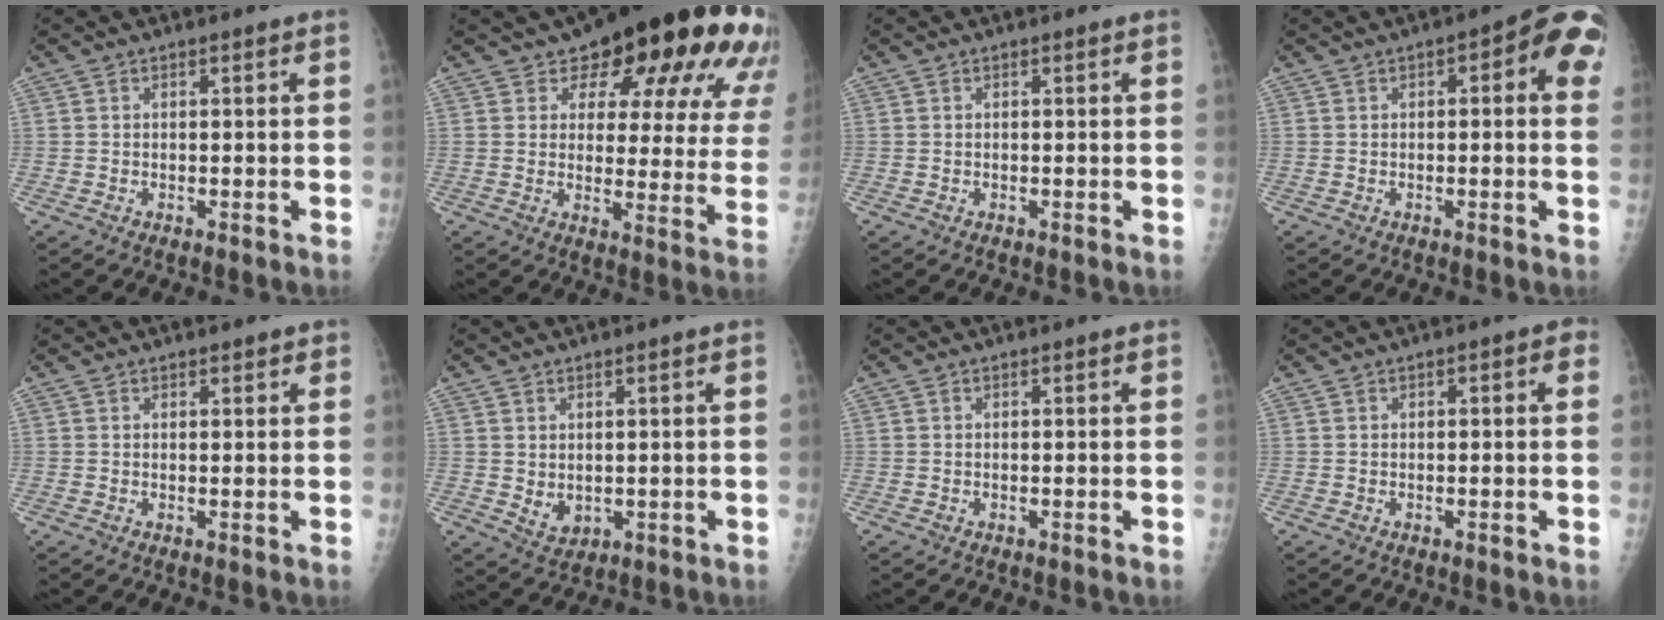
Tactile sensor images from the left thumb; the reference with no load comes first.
{"total": 23.5, "force": [15.1, 10.0, 15.0], "torque": [-0.166, -0.054, 0.182]}
{"total": 0.0}
{"total": 9.8, "force": [2.7, 3.7, 8.7], "torque": [-0.075, 0.015, 0.020]}
{"total": 1.3, "force": [1.1, 0.7, 0.3], "torque": [0.009, -0.005, 0.009]}
{"total": 3.5, "force": [0.7, 2.6, 2.2], "torque": [-0.030, -0.014, 0.026]}
{"total": 0.0}
{"total": 2.0, "force": [0.6, 1.0, 1.6], "torque": [-0.014, 0.007, 0.002]}